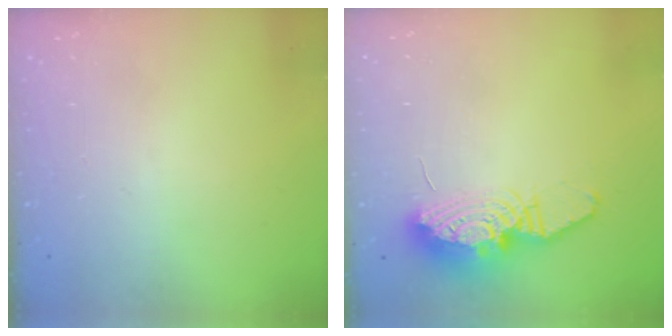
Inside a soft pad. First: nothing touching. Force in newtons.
{"total": 13.1, "press": 13.0, "slide": 1.4}